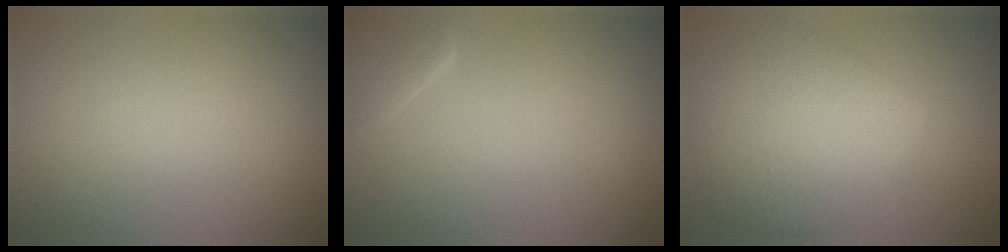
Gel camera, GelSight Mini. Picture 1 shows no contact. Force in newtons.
{"total": 1.9, "press": 1.9, "slide": 0.1}
{"total": 7.7, "press": 7.7, "slide": 0.3}